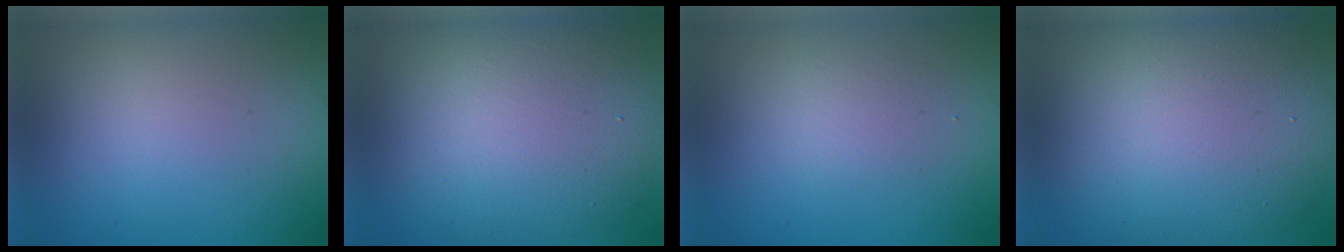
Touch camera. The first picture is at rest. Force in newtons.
{"total": 11.6, "press": 11.5, "slide": 0.6}
{"total": 1.6, "press": 1.6, "slide": 0.2}
{"total": 13.1, "press": 13.1, "slide": 0.7}